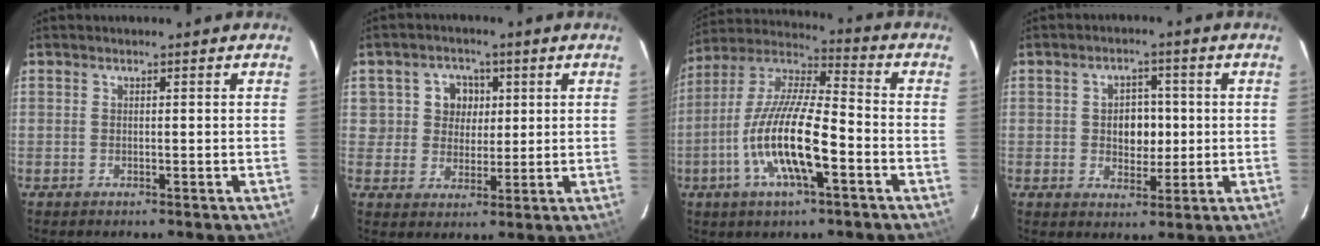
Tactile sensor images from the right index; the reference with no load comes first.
{"total": 6.2, "force": [1.4, 5.9, 1.3], "torque": [-0.019, 0.021, 0.028]}
{"total": 16.0, "force": [-5.7, 4.0, 14.4], "torque": [-0.289, -0.010, -0.114]}
{"total": 5.6, "force": [0.1, 4.2, 3.7], "torque": [-0.061, 0.009, 0.006]}